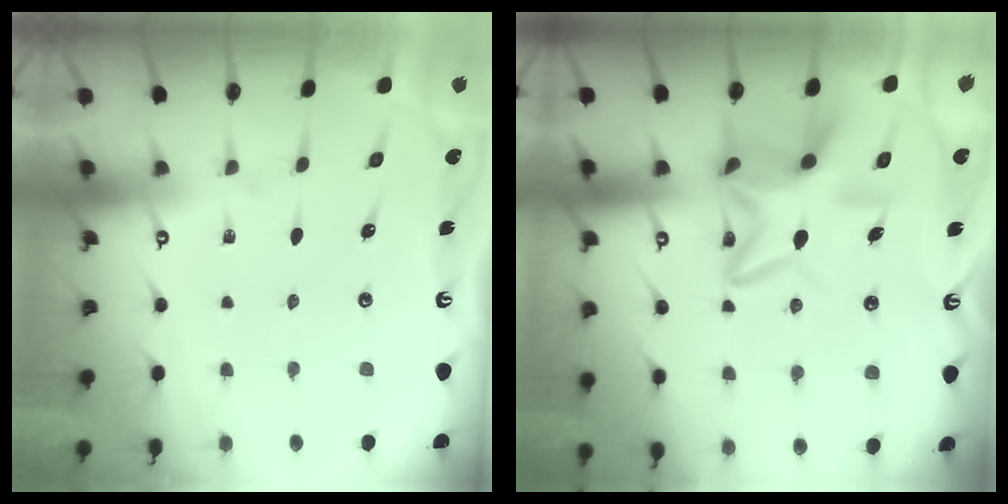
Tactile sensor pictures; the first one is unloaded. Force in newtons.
{"total": 11.5, "press": 11.4, "slide": 1.3}